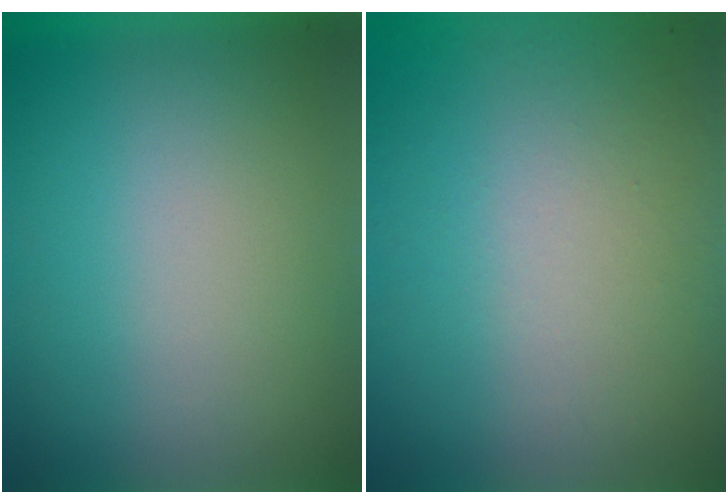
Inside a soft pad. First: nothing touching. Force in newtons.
{"total": 8.5}